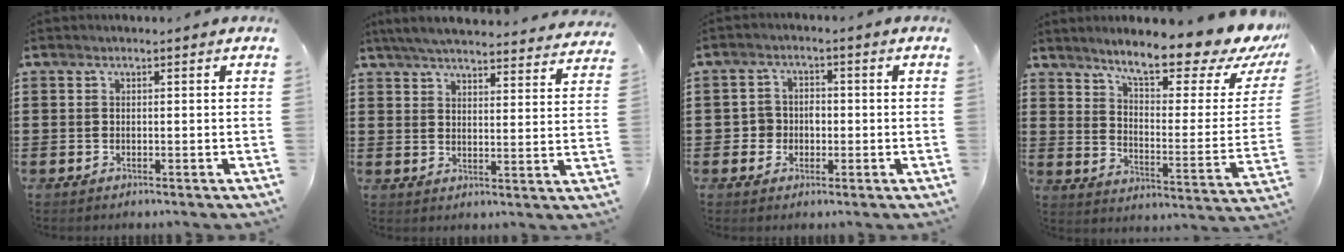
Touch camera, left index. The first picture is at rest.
{"total": 5.4, "force": [5.2, 0.0, 1.6], "torque": [-0.052, -0.028, 0.091]}
{"total": 3.0, "force": [-0.9, 2.7, 0.9], "torque": [-0.028, 0.005, -0.022]}
{"total": 11.8, "force": [9.6, 1.4, 6.7], "torque": [-0.124, -0.064, 0.157]}